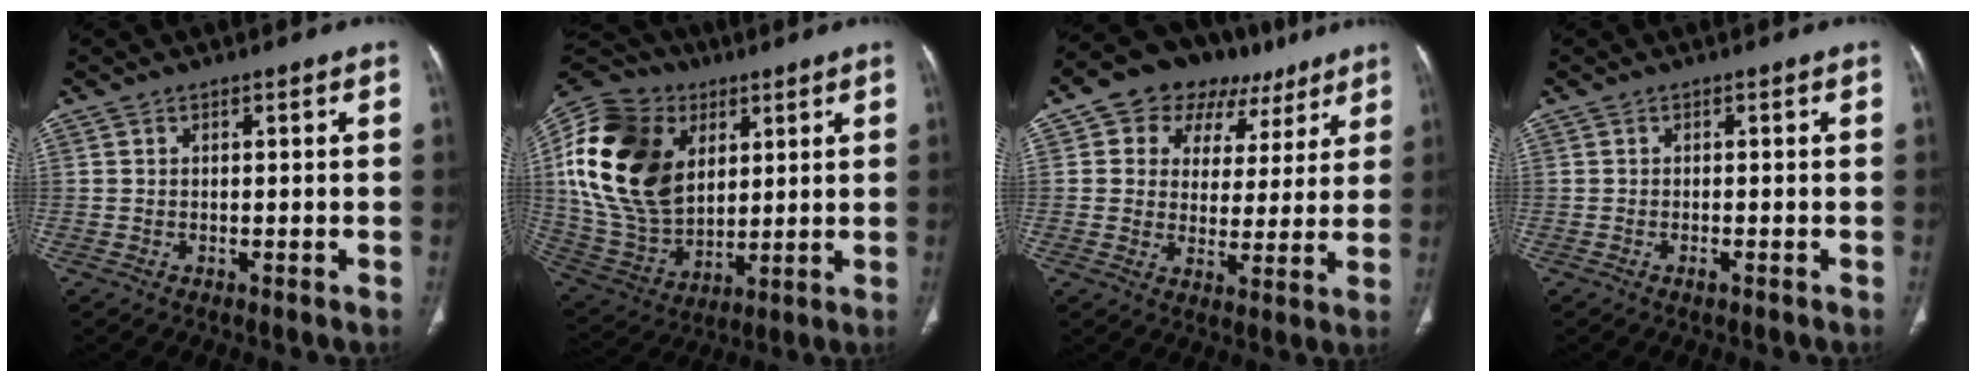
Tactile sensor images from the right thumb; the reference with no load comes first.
{"total": 26.3, "force": [7.2, 18.4, 17.3], "torque": [-0.336, -0.006, 0.139]}
{"total": 15.3, "force": [7.9, 11.1, 7.1], "torque": [-0.047, 0.004, 0.115]}
{"total": 2.5, "force": [-1.3, 0.9, 1.9], "torque": [-0.035, 0.005, -0.020]}